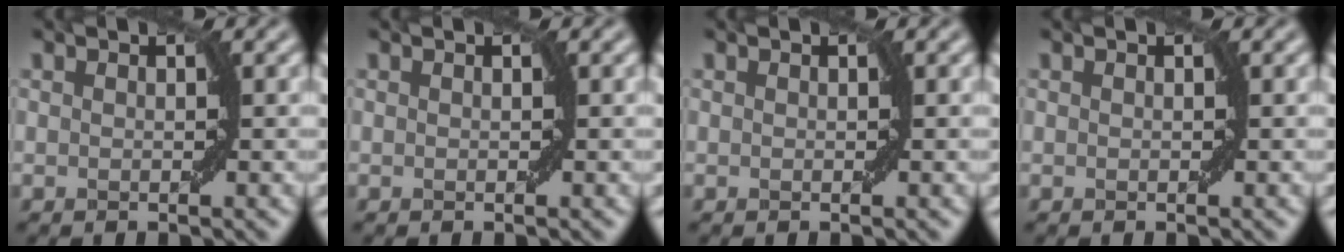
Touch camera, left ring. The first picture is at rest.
{"total": 0.0}
{"total": 0.0}
{"total": 0.0}